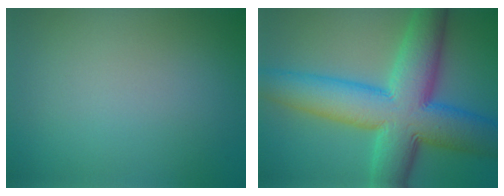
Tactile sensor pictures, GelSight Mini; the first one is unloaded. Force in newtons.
{"total": 12.8, "press": 12.8, "slide": 0.3}